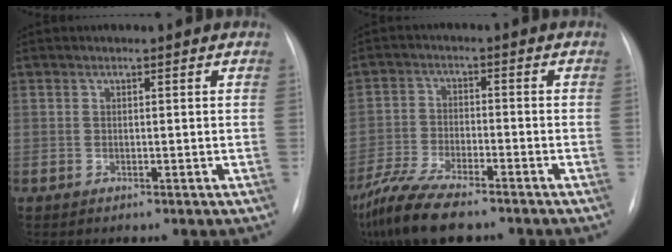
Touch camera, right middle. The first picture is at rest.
{"total": 11.1, "force": [-8.9, 2.2, 6.3], "torque": [-0.123, -0.028, -0.156]}